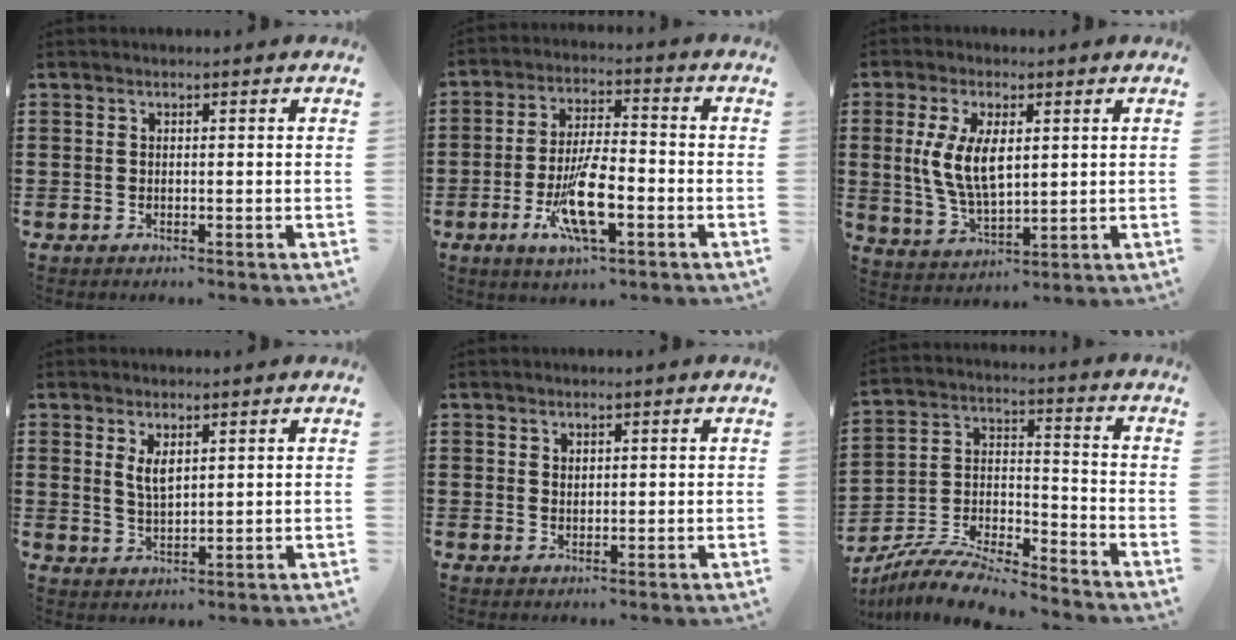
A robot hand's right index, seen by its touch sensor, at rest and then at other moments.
{"total": 10.5, "force": [-3.7, 3.2, 9.3], "torque": [-0.191, -0.013, -0.065]}
{"total": 8.0, "force": [1.3, 3.6, 7.0], "torque": [-0.150, 0.004, 0.022]}
{"total": 2.9, "force": [1.6, 0.9, 2.2], "torque": [-0.046, 0.002, 0.029]}
{"total": 1.1, "force": [1.0, 0.3, 0.1], "torque": [-0.002, 0.001, 0.021]}
{"total": 8.7, "force": [-8.2, 0.5, 2.8], "torque": [-0.053, 0.009, -0.161]}